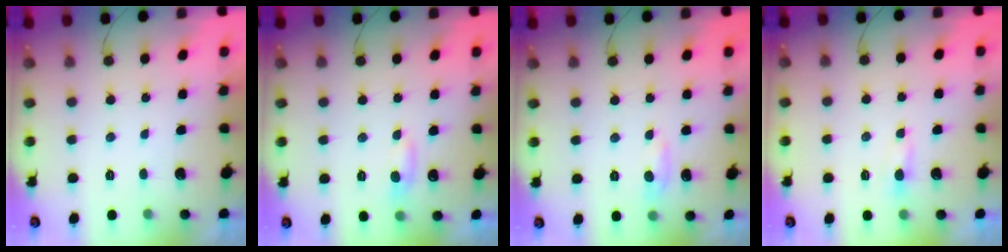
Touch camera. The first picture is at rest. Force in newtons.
{"total": 4.9, "press": 4.8, "slide": 0.6}
{"total": 7.0, "press": 7.0, "slide": 0.9}
{"total": 3.3, "press": 3.3, "slide": 0.4}